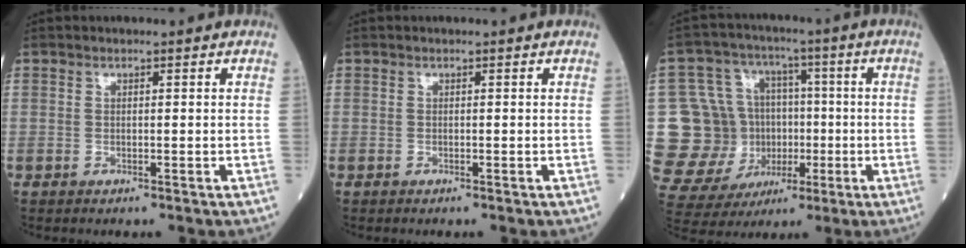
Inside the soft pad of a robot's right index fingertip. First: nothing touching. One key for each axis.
{"total": 0.0}
{"total": 16.3, "fx": -1.5, "fy": 13.6, "fz": 8.9, "tx": -0.182, "ty": 0.048, "tz": 0.006}